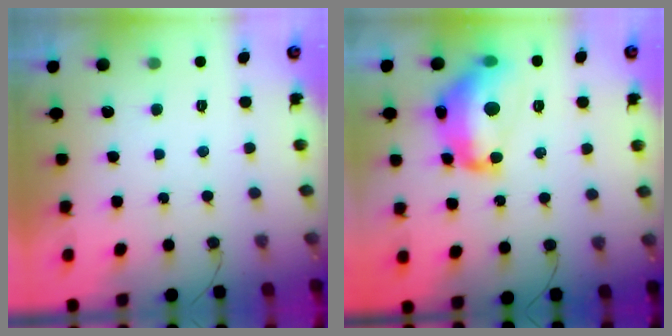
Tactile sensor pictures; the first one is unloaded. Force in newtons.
{"total": 16.5, "press": 16.4, "slide": 1.3}